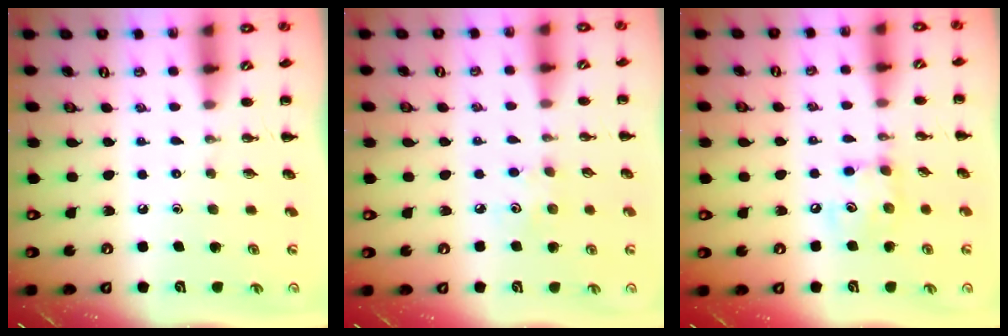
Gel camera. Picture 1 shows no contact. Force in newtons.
{"total": 4.1, "press": 3.9, "slide": 1.1}
{"total": 7.0, "press": 7.0, "slide": 0.4}